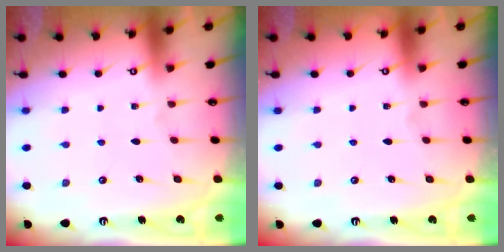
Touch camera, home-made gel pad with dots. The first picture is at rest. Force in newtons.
{"total": 0.0}